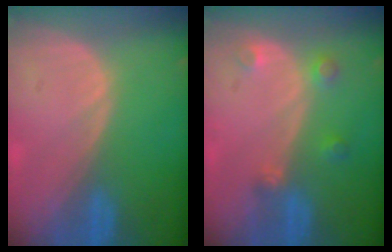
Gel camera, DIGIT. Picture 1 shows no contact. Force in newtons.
{"total": 2.9, "press": 2.8, "slide": 0.8}